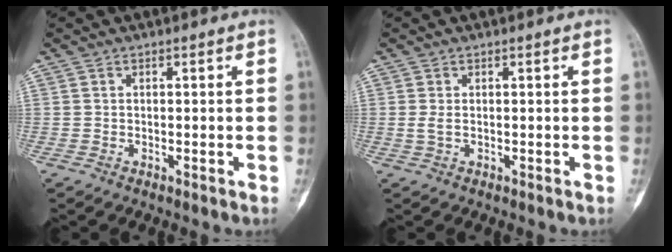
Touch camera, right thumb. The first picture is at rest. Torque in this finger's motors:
{"motor_torque": [0.00, 0.00, 0.32, -0.01, 0.00]}